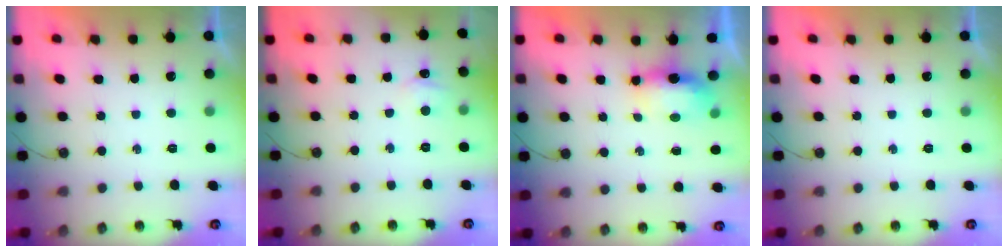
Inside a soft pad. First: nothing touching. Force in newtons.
{"total": 4.1, "press": 4.0, "slide": 0.6}
{"total": 8.5, "press": 6.8, "slide": 5.0}
{"total": 0.0}